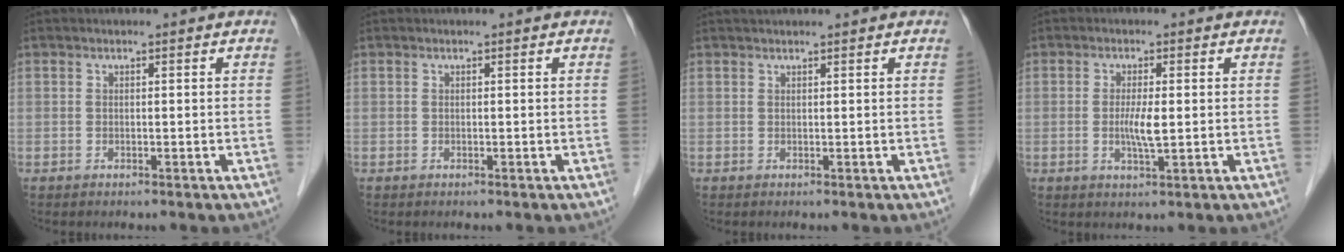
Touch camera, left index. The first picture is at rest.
{"total": 0.0}
{"total": 3.0, "force": [2.8, 0.0, 1.1], "torque": [-0.010, 0.030, 0.042]}
{"total": 3.4, "force": [-0.1, 0.4, 3.4], "torque": [-0.070, -0.005, -0.001]}